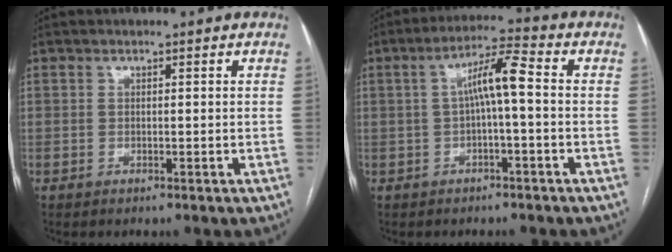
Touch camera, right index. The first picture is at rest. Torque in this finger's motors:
{"motor_torque": [0.46, -0.05, 0.24, 0.10]}